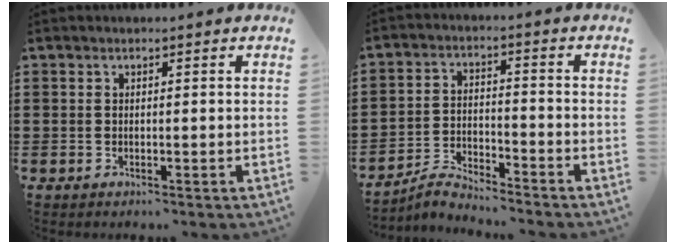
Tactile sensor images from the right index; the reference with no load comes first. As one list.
[{"total": 3.8, "force": [-3.7, 0.2, 0.4], "torque": [-0.014, 0.005, -0.078]}]